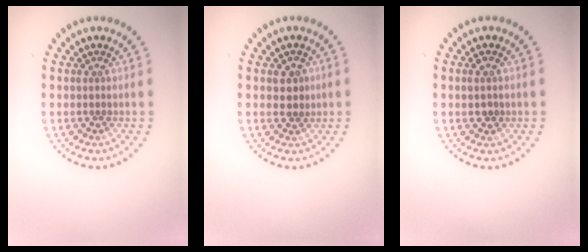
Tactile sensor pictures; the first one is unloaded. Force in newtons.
{"total": 1.9, "press": 1.7, "slide": 0.7}
{"total": 1.3, "press": 1.3, "slide": 0.1}